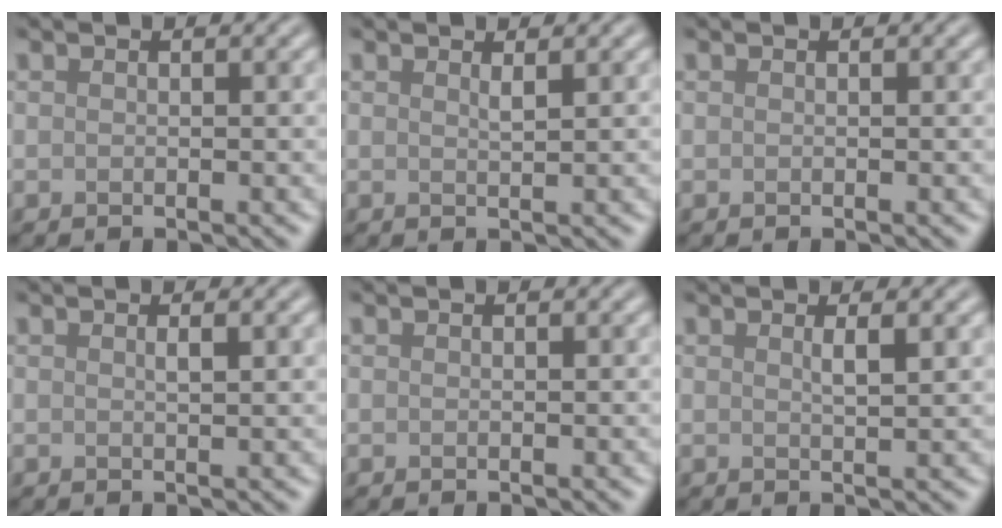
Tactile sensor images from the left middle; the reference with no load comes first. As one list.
[{"total": 0.8, "force": [0.6, 0.1, 0.5], "torque": [-0.004, -0.003, 0.010]}, {"total": 0.0}, {"total": 1.2, "force": [0.4, 0.3, 1.1], "torque": [-0.013, 0.002, 0.005]}, {"total": 0.0}, {"total": 1.5, "force": [0.7, 0.3, 1.3], "torque": [-0.017, 0.001, 0.008]}]